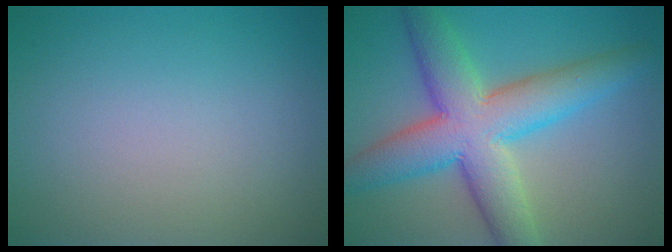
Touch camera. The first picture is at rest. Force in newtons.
{"total": 9.3, "press": 9.3, "slide": 0.2}